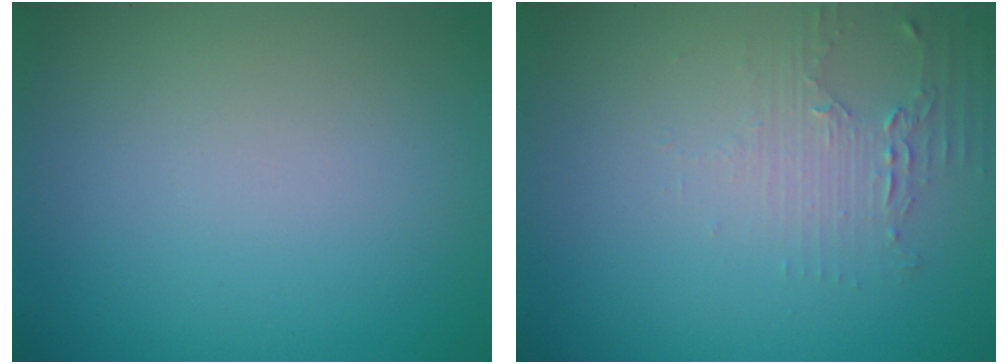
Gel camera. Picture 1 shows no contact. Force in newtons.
{"total": 1.7, "press": 1.7, "slide": 0.3}